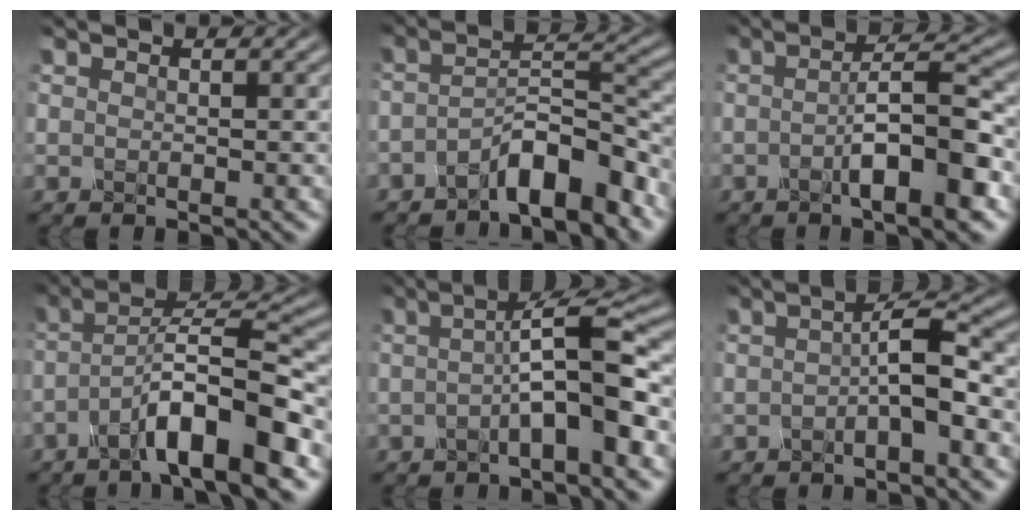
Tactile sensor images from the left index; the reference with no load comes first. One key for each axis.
{"total": 5.6, "fx": -3.9, "fy": 1.2, "fz": 3.8, "tx": -0.062, "ty": 0.015, "tz": -0.072}
{"total": 6.3, "fx": -1.8, "fy": 1.2, "fz": 5.9, "tx": -0.089, "ty": 0.009, "tz": -0.033}
{"total": 8.5, "fx": -4.5, "fy": 1.5, "fz": 7.1, "tx": -0.109, "ty": 0.021, "tz": -0.080}
{"total": 5.9, "fx": -0.9, "fy": 0.9, "fz": 5.7, "tx": -0.089, "ty": 0.019, "tz": -0.024}
{"total": 3.4, "fx": -0.8, "fy": 0.5, "fz": 3.2, "tx": -0.058, "ty": 0.013, "tz": -0.019}